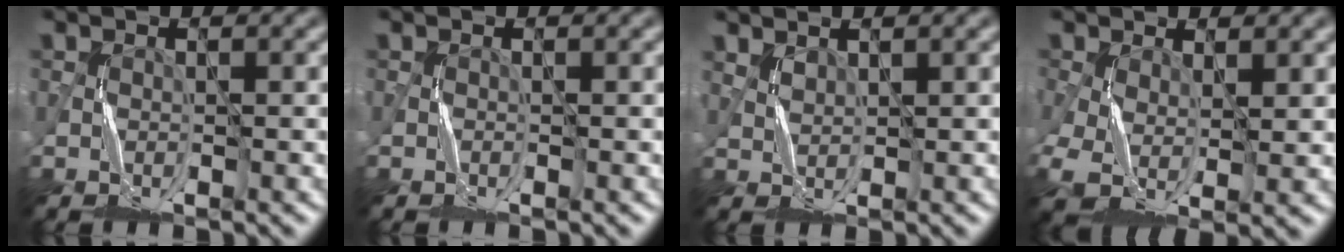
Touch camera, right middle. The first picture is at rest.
{"total": 0.0}
{"total": 1.1, "force": [1.1, 0.3, 0.2], "torque": [-0.012, 0.001, 0.028]}
{"total": 5.5, "force": [-1.1, 2.9, 4.5], "torque": [-0.109, -0.009, -0.022]}